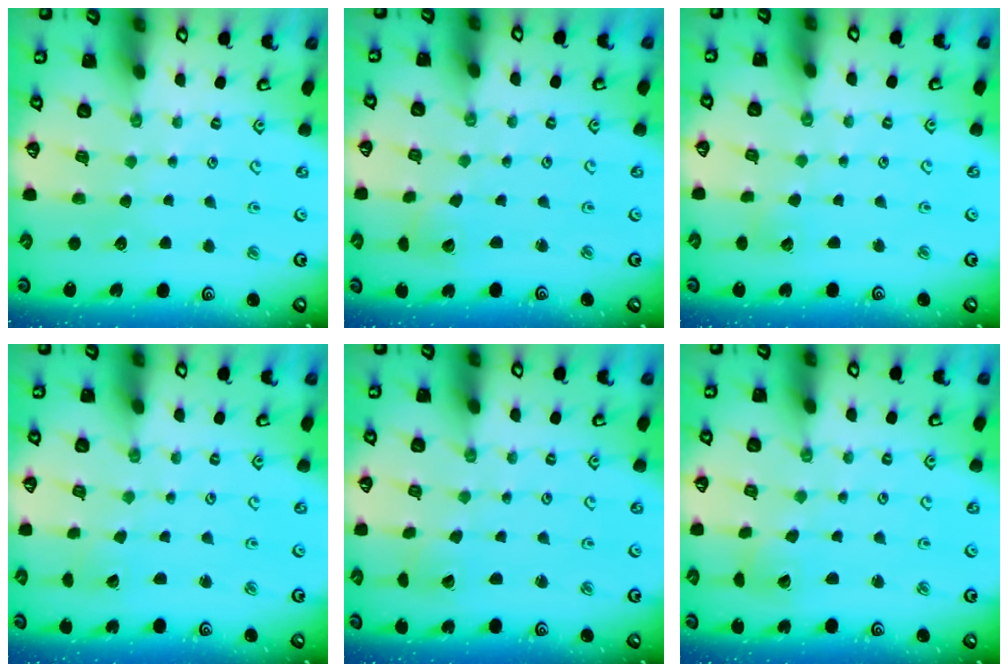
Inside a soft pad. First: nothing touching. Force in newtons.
{"total": 2.4, "press": 2.4, "slide": 0.3}
{"total": 2.9, "press": 2.9, "slide": 0.3}
{"total": 1.8, "press": 1.8, "slide": 0.0}
{"total": 1.7, "press": 1.7, "slide": 0.2}
{"total": 2.8, "press": 2.8, "slide": 0.3}